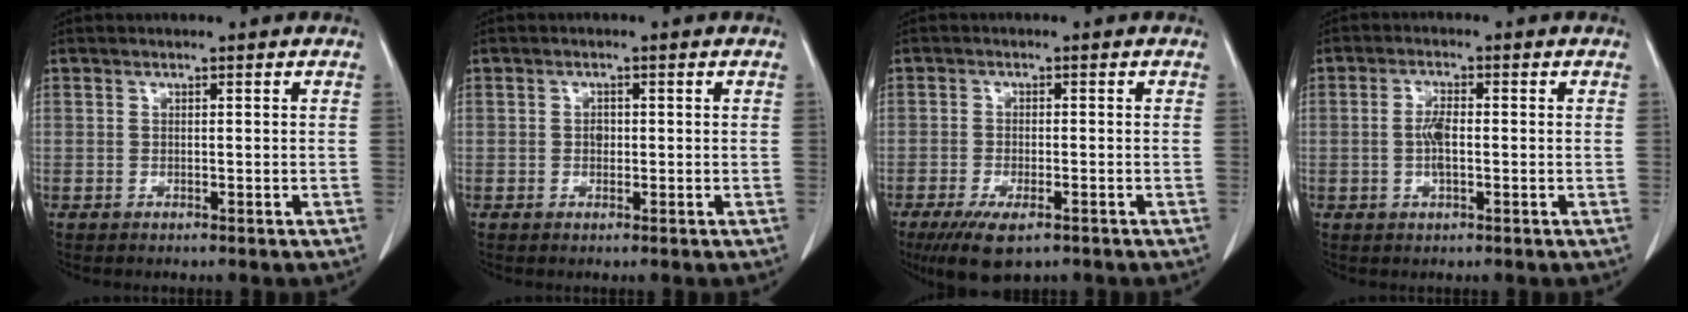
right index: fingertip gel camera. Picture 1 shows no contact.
{"total": 1.2, "force": [-0.1, 0.9, 0.8], "torque": [-0.012, 0.003, -0.001]}
{"total": 7.0, "force": [-4.5, 2.3, 4.9], "torque": [-0.083, -0.015, -0.072]}
{"total": 3.4, "force": [-0.3, 1.0, 3.2], "torque": [-0.070, 0.003, -0.006]}